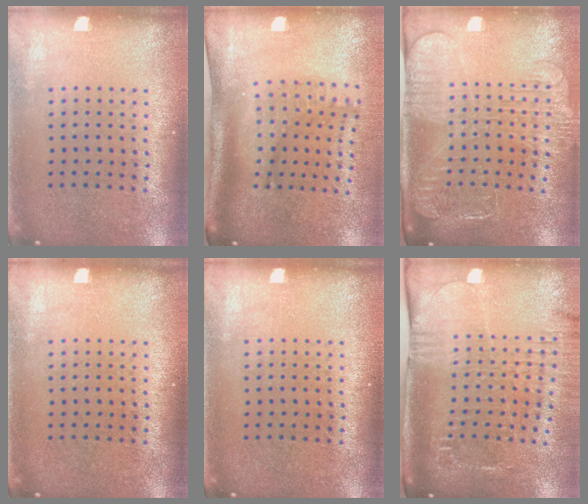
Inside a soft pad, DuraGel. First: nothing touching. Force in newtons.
{"total": 1.8, "press": 1.4, "slide": 1.1}
{"total": 2.6, "press": 2.0, "slide": 1.6}
{"total": 0.0}
{"total": 0.0}
{"total": 2.6, "press": 2.0, "slide": 1.6}